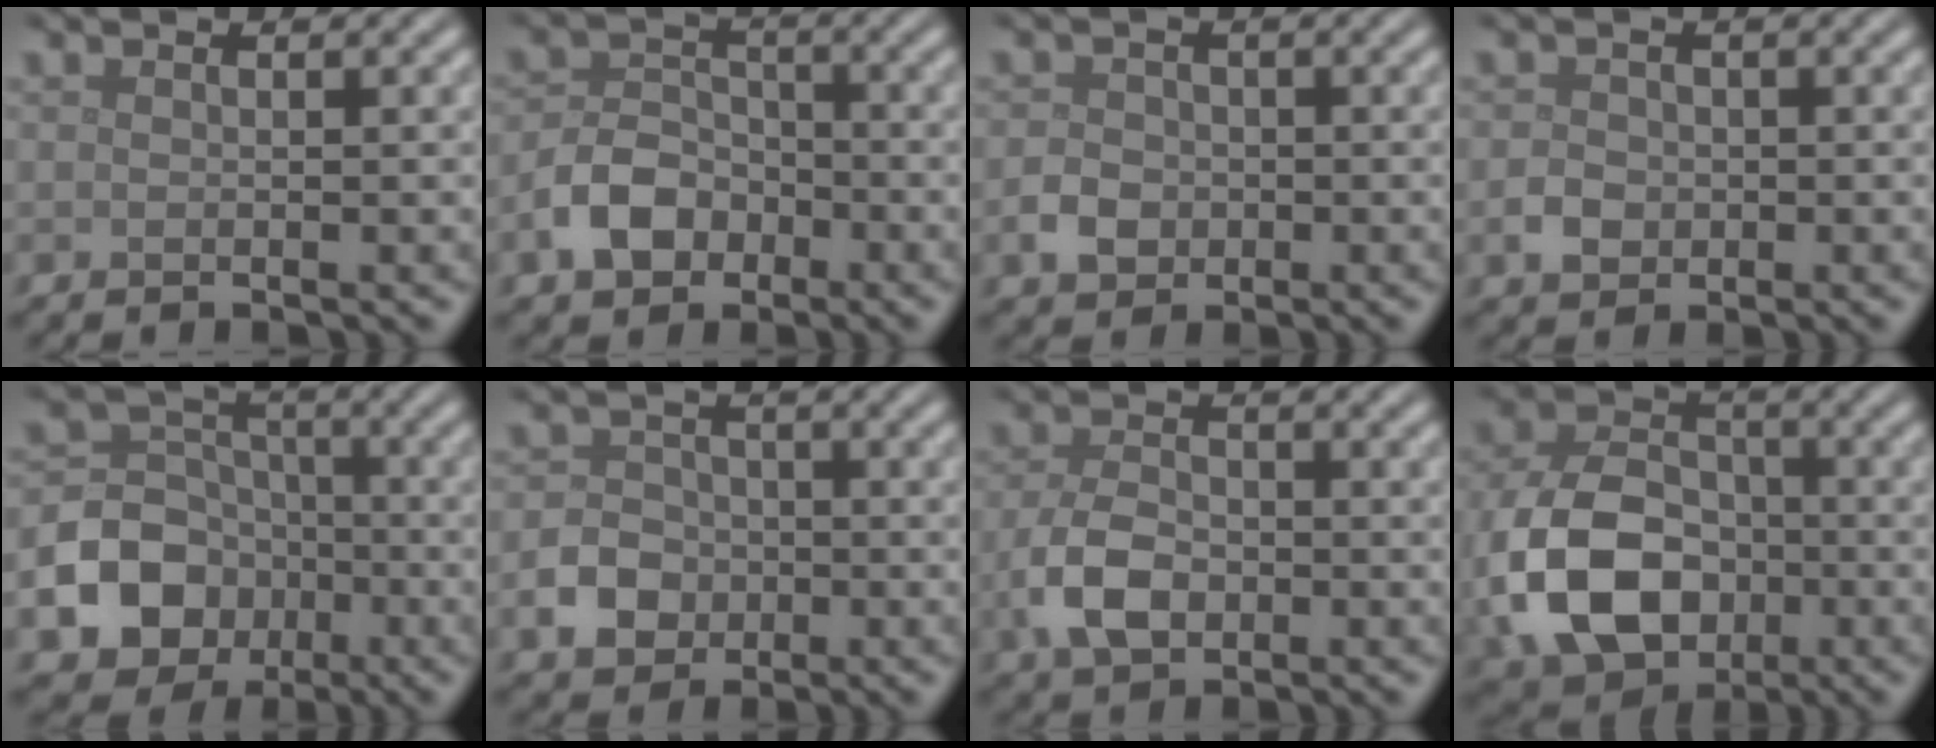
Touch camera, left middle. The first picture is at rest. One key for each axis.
{"total": 4.6, "fx": -2.3, "fy": 3.3, "fz": 2.2, "tx": -0.042, "ty": 0.001, "tz": -0.047}
{"total": 2.5, "fx": -0.8, "fy": 2.1, "fz": 1.1, "tx": -0.017, "ty": 0.001, "tz": -0.019}
{"total": 2.1, "fx": -0.6, "fy": 1.8, "fz": 0.9, "tx": -0.013, "ty": -0.001, "tz": -0.014}
{"total": 10.0, "fx": -4.1, "fy": 8.5, "fz": 3.3, "tx": -0.049, "ty": -0.020, "tz": -0.099}
{"total": 3.7, "fx": -1.3, "fy": 3.1, "fz": 1.6, "tx": -0.025, "ty": 0.002, "tz": -0.029}
{"total": 4.4, "fx": -1.3, "fy": 3.0, "fz": 3.0, "tx": -0.070, "ty": -0.004, "tz": -0.028}
{"total": 10.7, "fx": -2.8, "fy": 7.9, "fz": 6.7, "tx": -0.159, "ty": -0.016, "tz": -0.050}